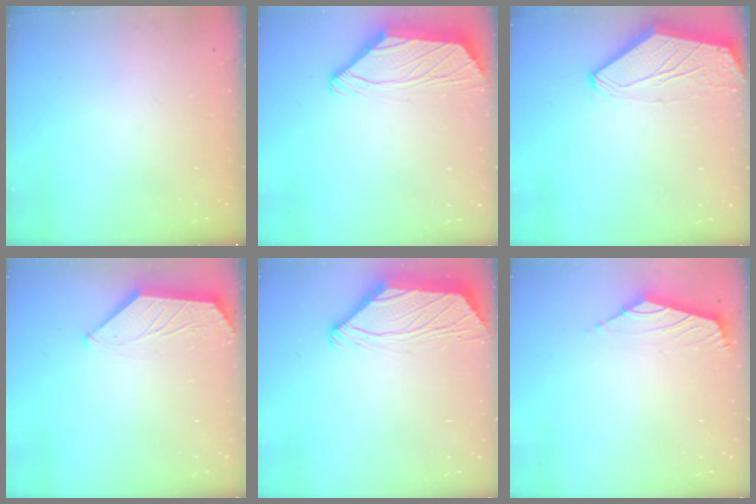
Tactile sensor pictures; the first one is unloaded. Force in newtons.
{"total": 2.2, "press": 2.1, "slide": 0.7}
{"total": 0.0}
{"total": 1.6, "press": 1.6, "slide": 0.3}
{"total": 2.0, "press": 2.0, "slide": 0.6}
{"total": 1.6, "press": 1.4, "slide": 0.7}